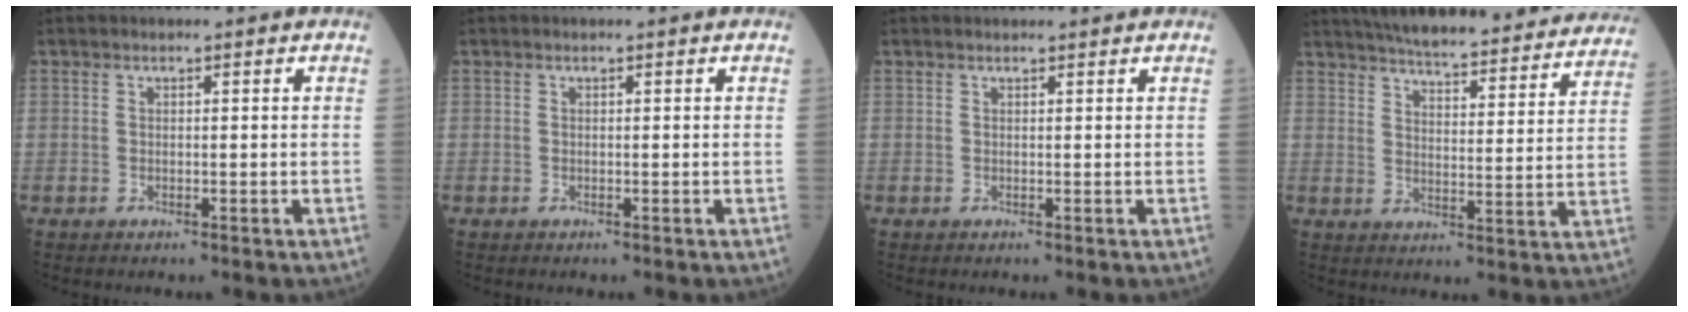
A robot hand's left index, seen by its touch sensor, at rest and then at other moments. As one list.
[{"total": 0.0}, {"total": 2.4, "force": [2.4, 0.2, 0.5], "torque": [-0.008, 0.018, 0.030]}, {"total": 30.3, "force": [27.5, 4.8, 11.7], "torque": [-0.182, -0.039, 0.340]}]